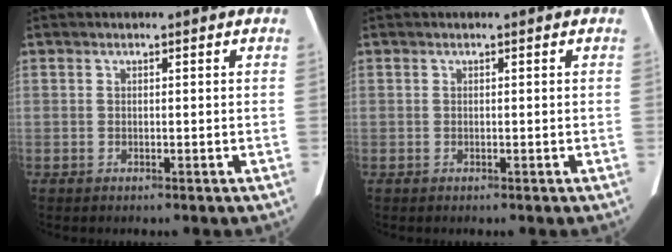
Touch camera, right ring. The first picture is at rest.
{"total": 0.0}